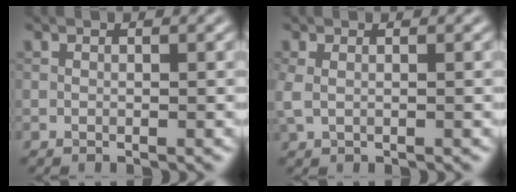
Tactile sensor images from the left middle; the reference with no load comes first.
{"total": 1.2, "force": [0.2, 0.6, 1.0], "torque": [-0.027, 0.001, 0.004]}